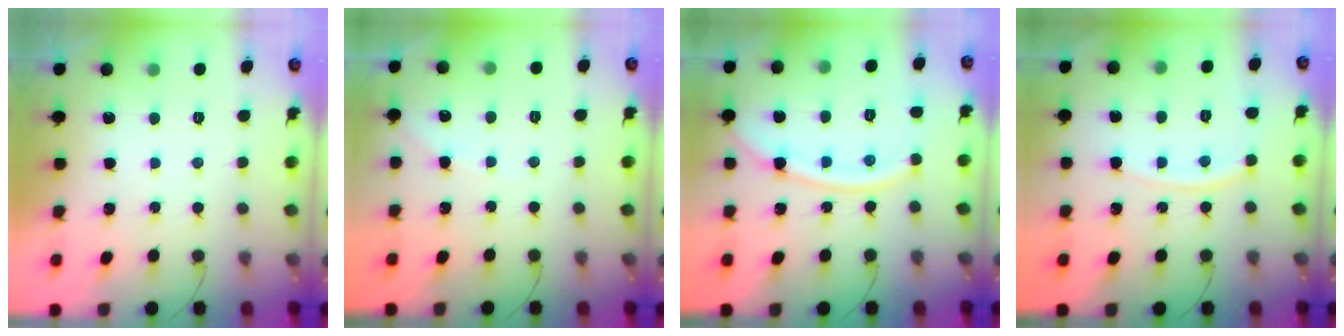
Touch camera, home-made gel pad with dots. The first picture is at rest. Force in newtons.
{"total": 3.5, "press": 3.5, "slide": 0.5}
{"total": 11.1, "press": 11.1, "slide": 0.4}
{"total": 6.4, "press": 6.4, "slide": 0.8}